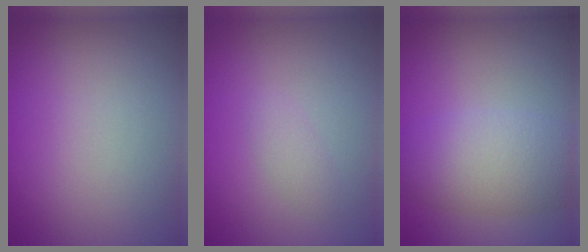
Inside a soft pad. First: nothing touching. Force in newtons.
{"total": 1.0, "press": 1.0, "slide": 0.0}
{"total": 5.5, "press": 5.5, "slide": 0.2}